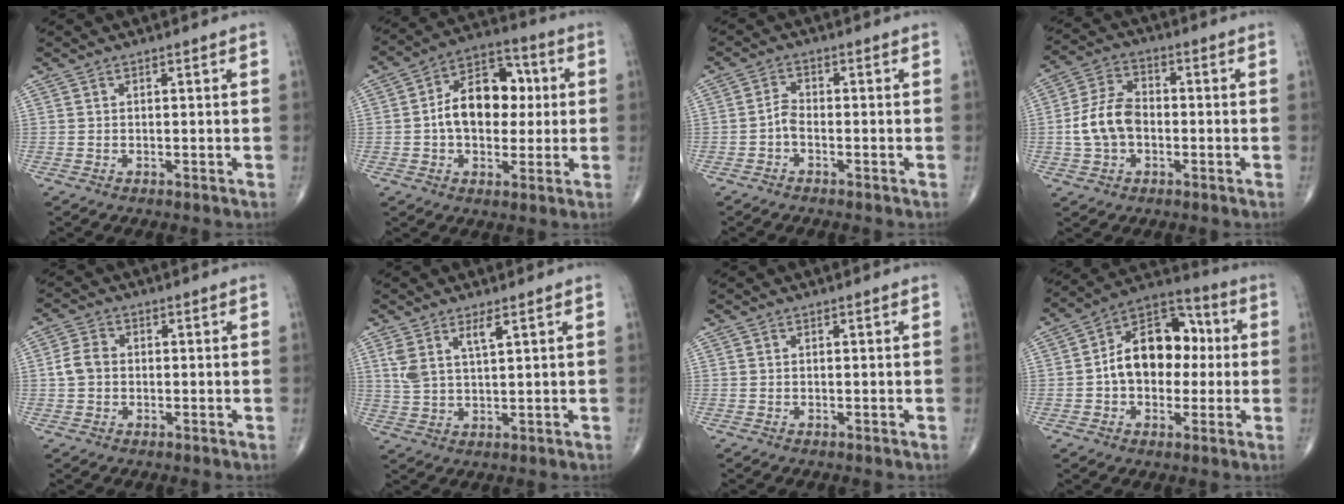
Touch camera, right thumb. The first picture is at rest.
{"total": 14.2, "force": [0.7, 9.4, 10.5], "torque": [-0.131, 0.028, 0.002]}
{"total": 2.3, "force": [-1.1, 1.1, 1.6], "torque": [-0.028, 0.012, -0.026]}
{"total": 9.5, "force": [-1.3, 6.4, 6.9], "torque": [-0.129, 0.026, -0.030]}
{"total": 4.1, "force": [-0.1, 3.3, 2.5], "torque": [-0.048, 0.011, -0.008]}
{"total": 5.4, "force": [2.8, 1.7, 4.4], "torque": [-0.093, -0.011, 0.063]}
{"total": 0.0}
{"total": 15.9, "force": [0.6, 10.7, 11.8], "torque": [-0.143, 0.039, -0.001]}